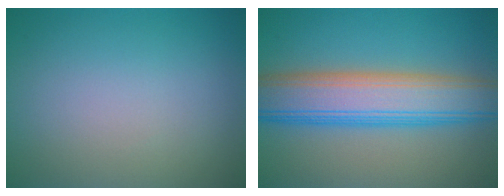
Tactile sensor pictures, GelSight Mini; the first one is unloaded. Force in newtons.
{"total": 9.2, "press": 9.2, "slide": 0.3}